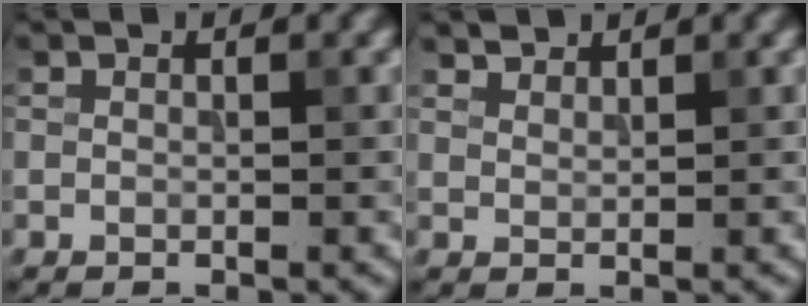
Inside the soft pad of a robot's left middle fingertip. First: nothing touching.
{"total": 1.6, "force": [1.6, 0.4, 0.2], "torque": [-0.007, 0.000, 0.035]}